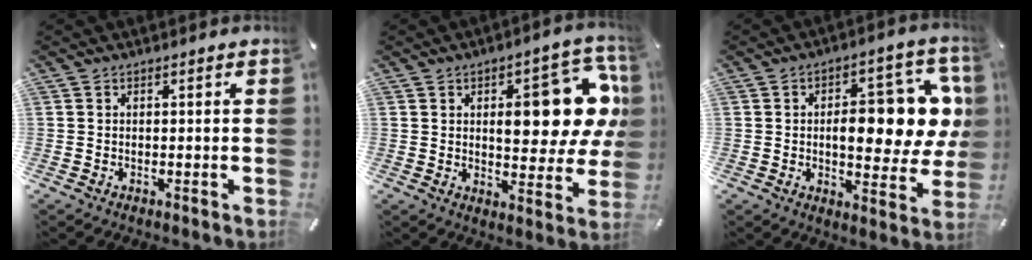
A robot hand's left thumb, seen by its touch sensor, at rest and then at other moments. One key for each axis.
{"total": 17.2, "fx": 4.9, "fy": 8.2, "fz": 14.4, "tx": -0.174, "ty": -0.026, "tz": 0.074}
{"total": 14.7, "fx": 2.5, "fy": 7.3, "fz": 12.4, "tx": -0.158, "ty": -0.018, "tz": 0.042}